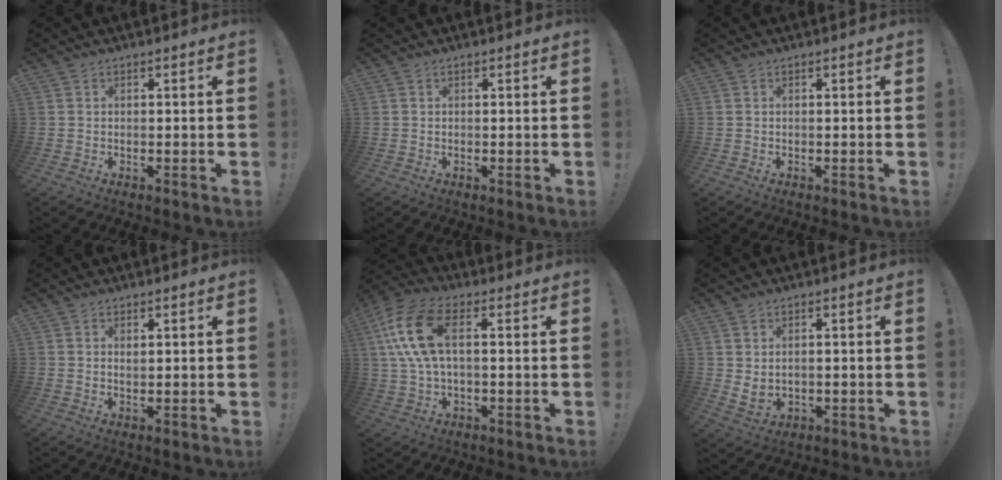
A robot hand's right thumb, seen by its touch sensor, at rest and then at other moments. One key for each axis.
{"total": 0.0}
{"total": 0.0}
{"total": 1.2, "fx": 0.9, "fy": 0.4, "fz": 0.7, "tx": 0.000, "ty": -0.006, "tz": 0.013}
{"total": 15.1, "fx": 2.8, "fy": 7.4, "fz": 12.9, "tx": -0.265, "ty": 0.010, "tz": 0.053}
{"total": 3.1, "fx": 1.8, "fy": 1.6, "fz": 1.9, "tx": -0.033, "ty": -0.011, "tz": 0.033}